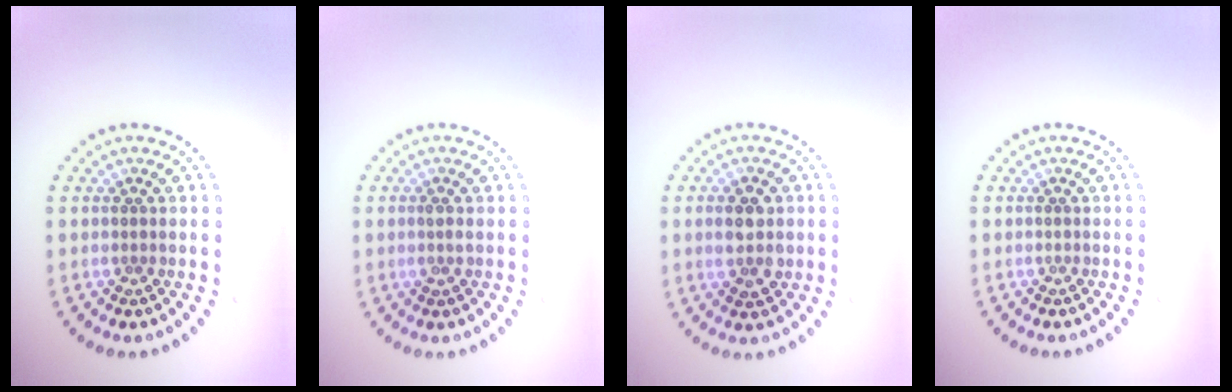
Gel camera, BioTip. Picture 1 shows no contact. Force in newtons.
{"total": 0.8, "press": 0.7, "slide": 0.4}
{"total": 2.8, "press": 2.8, "slide": 0.1}
{"total": 0.0}